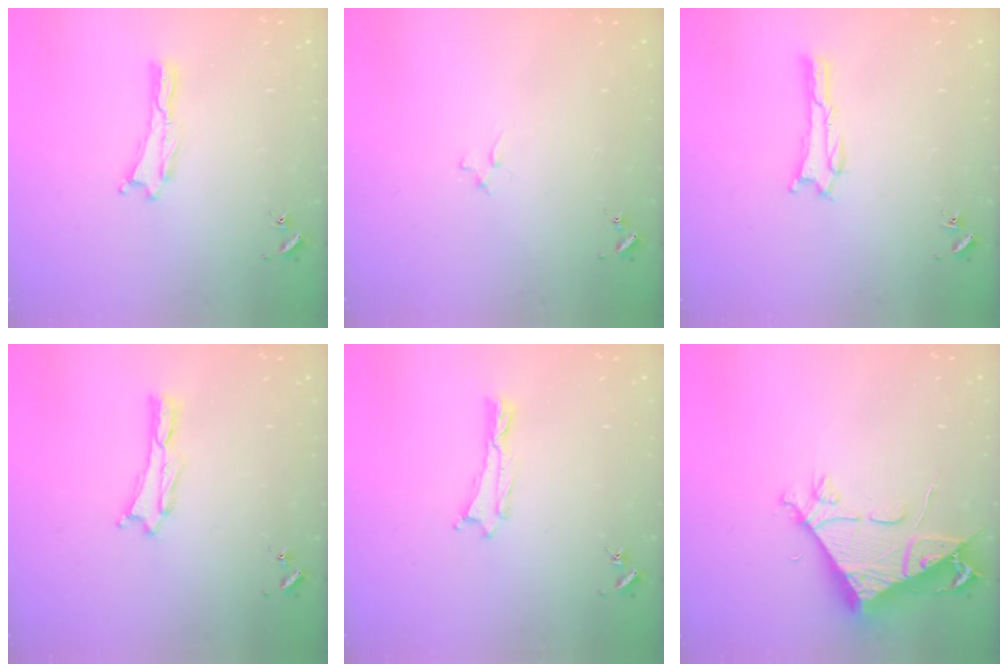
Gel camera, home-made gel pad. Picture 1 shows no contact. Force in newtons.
{"total": 0.9, "press": 0.9, "slide": 0.2}
{"total": 1.3, "press": 1.3, "slide": 0.4}
{"total": 0.5, "press": 0.5, "slide": 0.2}
{"total": 0.0}
{"total": 8.0, "press": 8.0, "slide": 0.7}